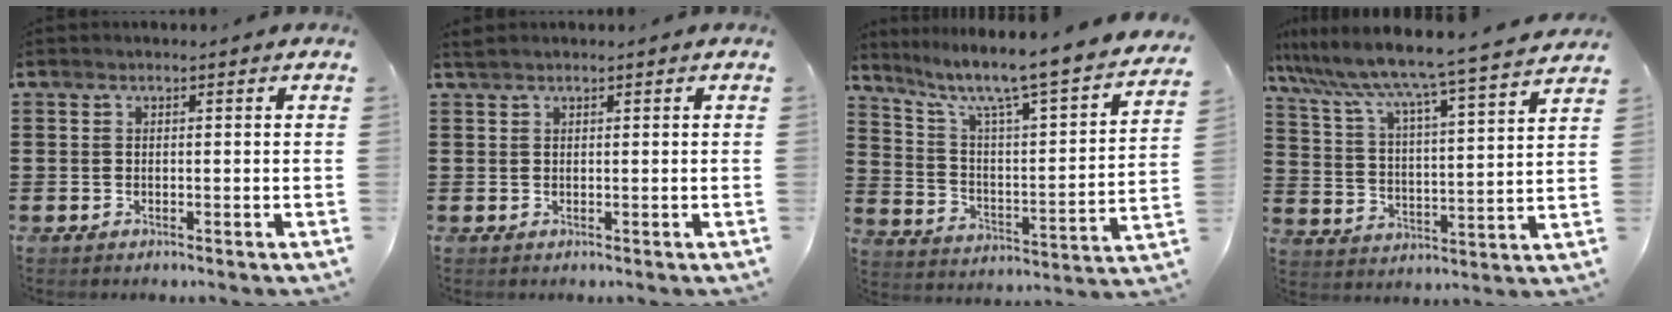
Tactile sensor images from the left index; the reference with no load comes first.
{"total": 0.6, "force": [0.5, 0.0, 0.4], "torque": [-0.009, -0.001, 0.011]}
{"total": 7.0, "force": [5.6, 0.1, 4.2], "torque": [-0.106, -0.054, 0.082]}
{"total": 6.3, "force": [5.8, -1.1, 2.2], "torque": [-0.070, -0.058, 0.087]}